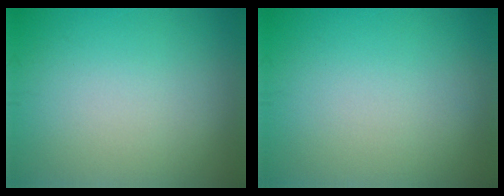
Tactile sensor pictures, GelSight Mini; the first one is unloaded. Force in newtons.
{"total": 0.0}